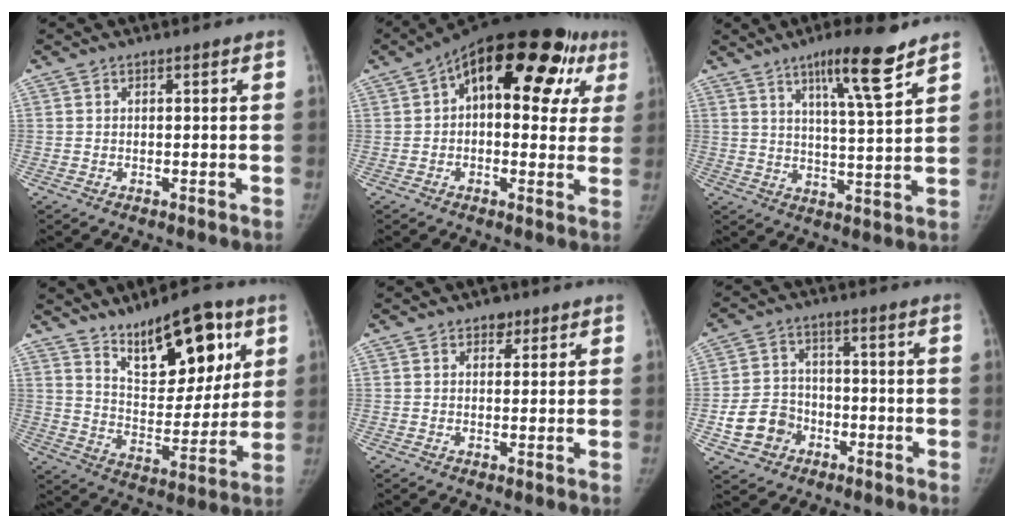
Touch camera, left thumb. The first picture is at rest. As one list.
[{"total": 22.7, "force": [7.7, 12.2, 17.5], "torque": [-0.206, 0.043, 0.099]}, {"total": 11.2, "force": [7.2, 1.0, 8.5], "torque": [-0.130, -0.042, 0.115]}, {"total": 17.4, "force": [9.6, 7.8, 12.3], "torque": [-0.137, -0.050, 0.163]}, {"total": 2.0, "force": [1.2, 1.5, 0.7], "torque": [0.009, -0.004, 0.011]}, {"total": 8.5, "force": [-3.4, 7.2, 3.1], "torque": [-0.034, 0.028, -0.054]}]